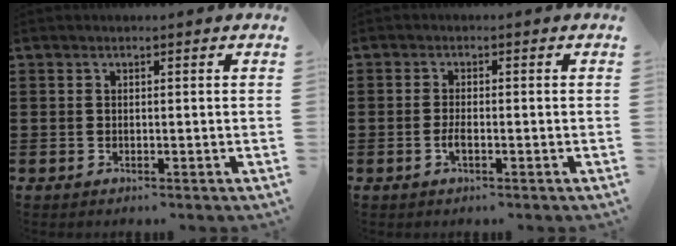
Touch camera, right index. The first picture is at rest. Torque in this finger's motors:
{"motor_torque": [2.14, 0.00, 0.21, 0.01]}